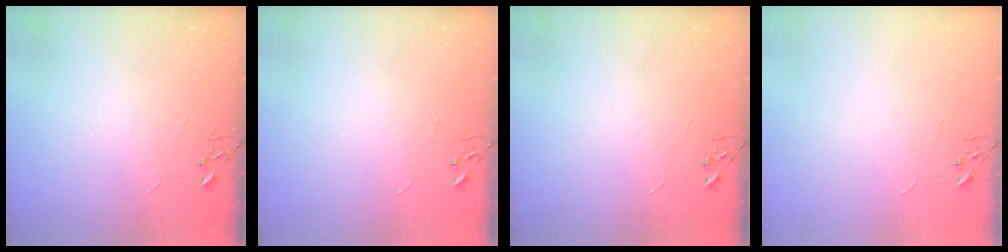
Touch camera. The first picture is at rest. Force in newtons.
{"total": 0.0}
{"total": 0.0}
{"total": 0.0}